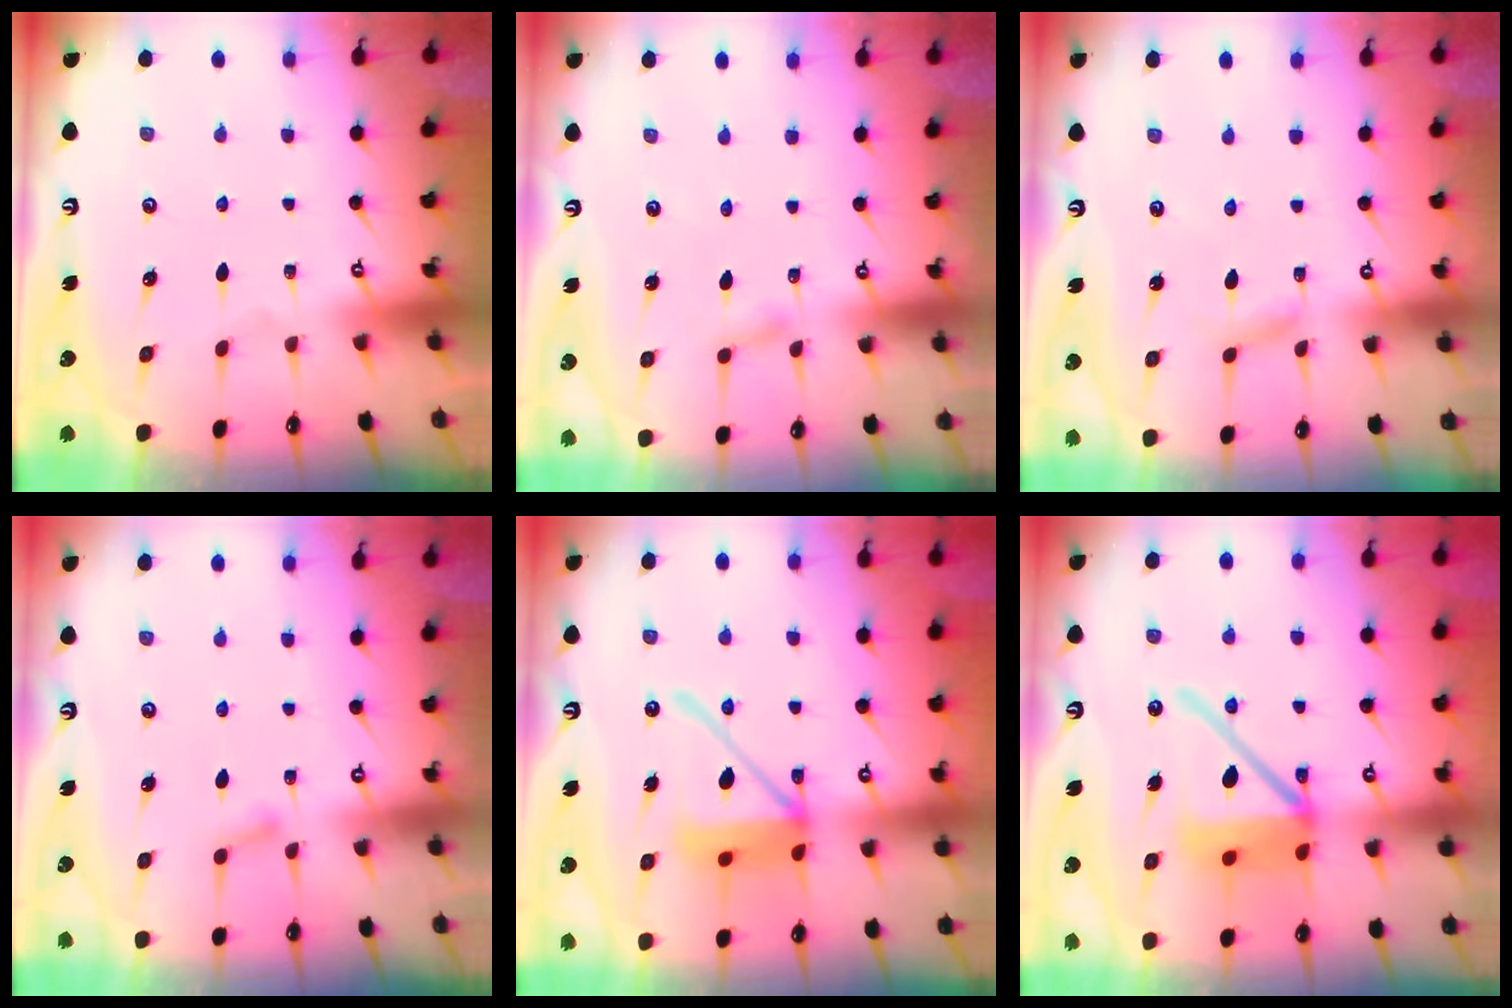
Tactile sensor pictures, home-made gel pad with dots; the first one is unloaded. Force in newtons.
{"total": 1.8, "press": 1.8, "slide": 0.2}
{"total": 2.3, "press": 2.3, "slide": 0.1}
{"total": 5.4, "press": 5.4, "slide": 0.8}
{"total": 14.5, "press": 14.4, "slide": 1.9}
{"total": 15.1, "press": 14.8, "slide": 2.7}